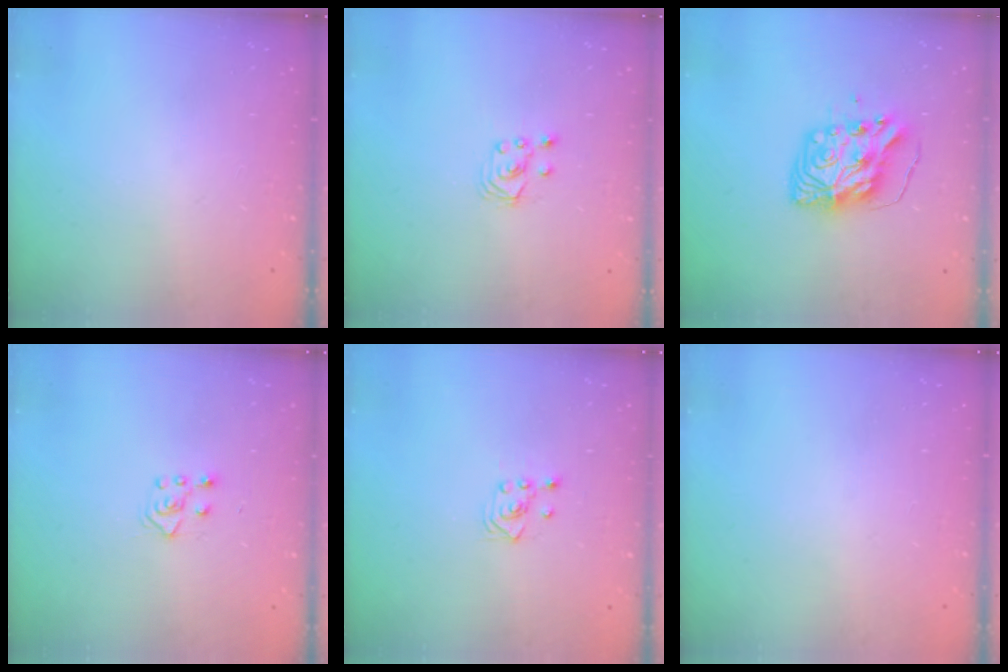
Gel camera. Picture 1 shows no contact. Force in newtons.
{"total": 2.6, "press": 2.6, "slide": 0.3}
{"total": 11.0, "press": 10.9, "slide": 1.6}
{"total": 4.8, "press": 4.7, "slide": 0.7}
{"total": 3.0, "press": 2.6, "slide": 1.5}
{"total": 0.0}